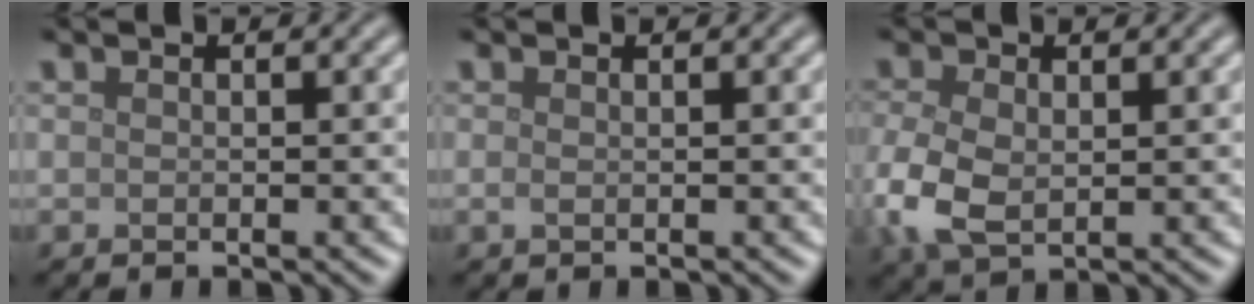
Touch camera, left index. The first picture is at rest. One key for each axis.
{"total": 0.6, "fx": 0.0, "fy": 0.3, "fz": 0.5, "tx": -0.012, "ty": -0.002, "tz": 0.000}
{"total": 5.5, "fx": -0.8, "fy": 3.6, "fz": 4.0, "tx": -0.107, "ty": -0.006, "tz": -0.018}